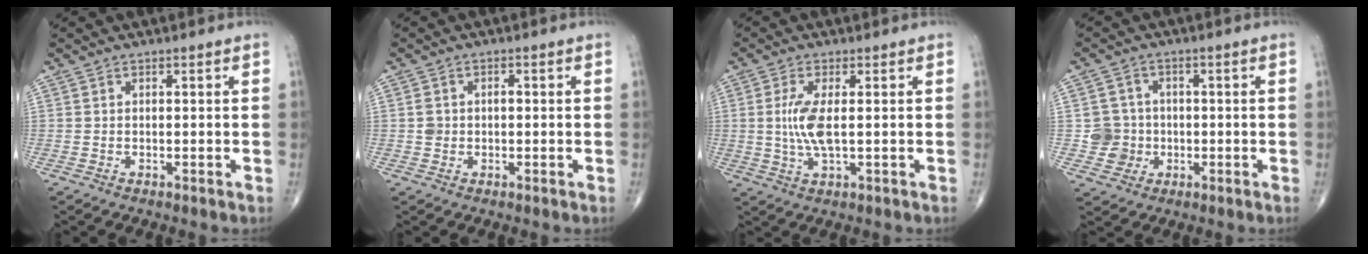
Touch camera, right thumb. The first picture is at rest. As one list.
[{"total": 2.5, "force": [-0.1, 2.0, 1.4], "torque": [-0.018, 0.011, -0.001]}, {"total": 6.0, "force": [0.3, 1.6, 5.8], "torque": [-0.138, -0.009, 0.005]}, {"total": 5.3, "force": [-0.7, 5.2, 0.5], "torque": [0.019, 0.010, -0.015]}]